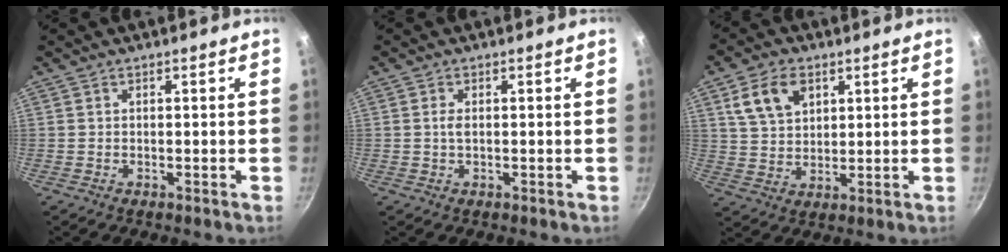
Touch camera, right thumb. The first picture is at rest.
{"total": 1.2, "force": [0.1, 0.5, 1.1], "torque": [-0.026, -0.002, 0.003]}
{"total": 9.1, "force": [4.1, 6.0, 5.4], "torque": [-0.081, -0.009, 0.081]}